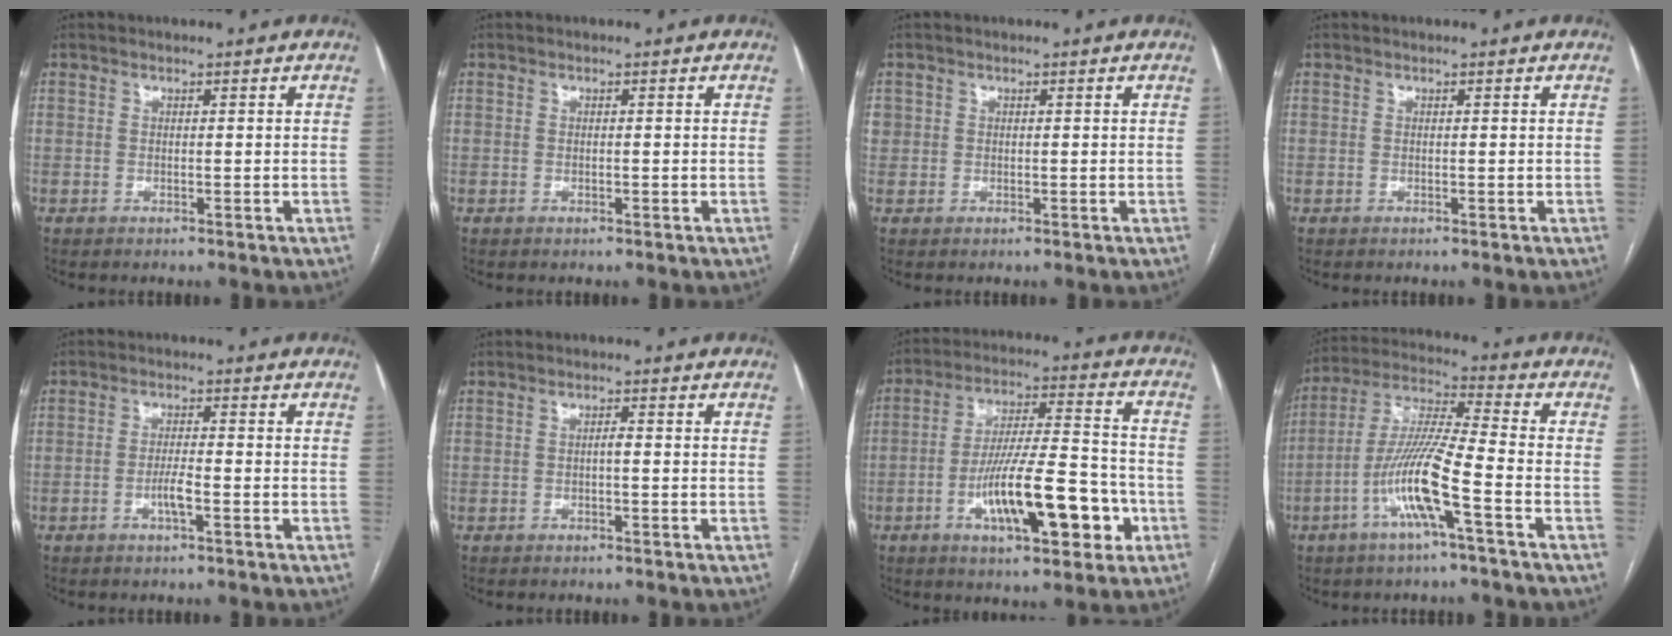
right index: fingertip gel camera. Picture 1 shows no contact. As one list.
[{"total": 0.0}, {"total": 2.2, "force": [0.5, 2.0, 0.5], "torque": [-0.010, 0.011, 0.012]}, {"total": 0.0}, {"total": 2.9, "force": [-1.2, 0.3, 2.6], "torque": [-0.052, -0.001, -0.023]}, {"total": 0.9, "force": [-0.2, 0.2, 0.9], "torque": [-0.015, 0.003, -0.004]}, {"total": 16.3, "force": [-5.6, 3.8, 14.8], "torque": [-0.248, 0.013, -0.085]}, {"total": 12.2, "force": [-4.8, 0.2, 11.2], "torque": [-0.230, 0.004, -0.096]}]